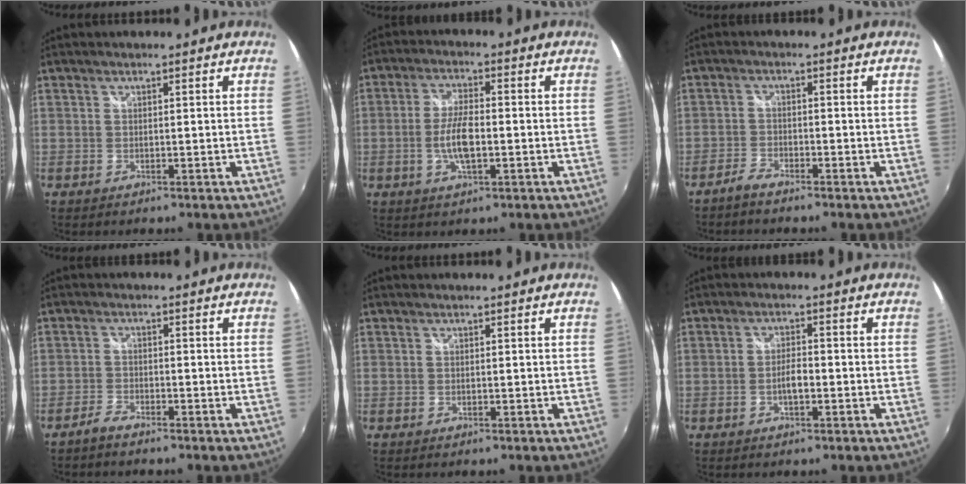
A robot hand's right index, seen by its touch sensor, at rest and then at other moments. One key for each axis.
{"total": 6.7, "fx": -1.5, "fy": 2.1, "fz": 6.2, "tx": -0.127, "ty": 0.002, "tz": -0.029}
{"total": 2.8, "fx": -2.5, "fy": 0.6, "fz": 1.0, "tx": -0.037, "ty": -0.001, "tz": -0.053}
{"total": 2.5, "fx": -2.3, "fy": 0.5, "fz": 0.9, "tx": -0.033, "ty": -0.002, "tz": -0.049}
{"total": 0.0}
{"total": 2.8, "fx": -1.1, "fy": 0.9, "fz": 2.5, "tx": -0.050, "ty": 0.002, "tz": -0.021}